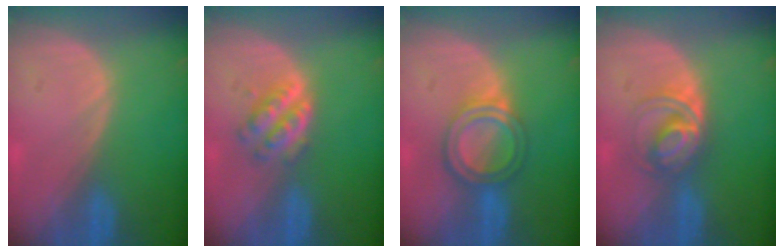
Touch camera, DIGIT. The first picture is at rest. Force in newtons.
{"total": 4.7, "press": 4.4, "slide": 1.7}
{"total": 6.2, "press": 5.4, "slide": 3.1}
{"total": 5.6, "press": 5.3, "slide": 1.7}